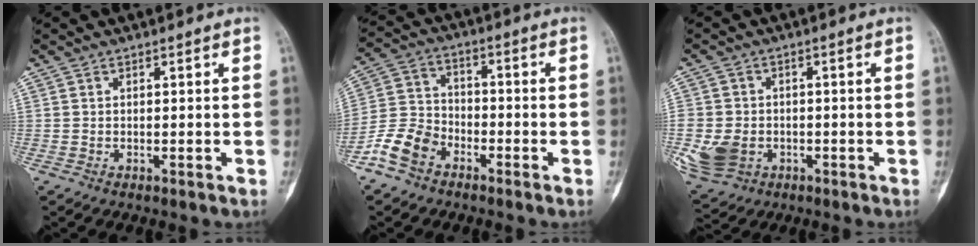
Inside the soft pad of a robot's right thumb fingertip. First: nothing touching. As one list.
[{"total": 8.5, "force": [-5.4, 5.6, 3.4], "torque": [-0.063, 0.035, -0.116]}, {"total": 10.8, "force": [-2.9, 8.5, 6.0], "torque": [-0.141, 0.002, -0.039]}]